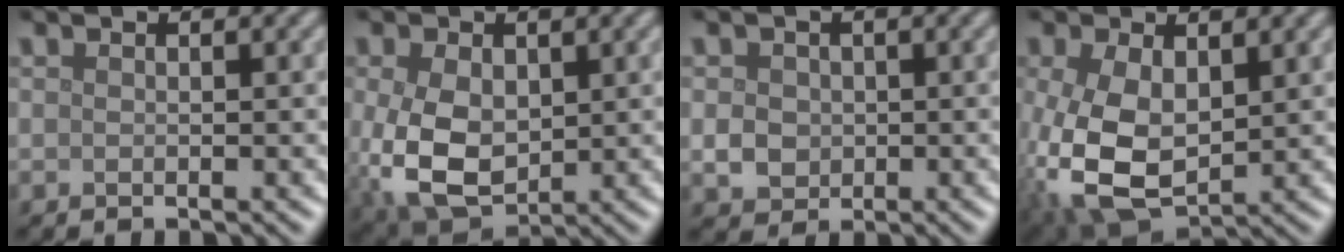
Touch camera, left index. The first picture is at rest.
{"total": 7.5, "force": [-0.3, 5.0, 5.5], "torque": [-0.138, -0.018, 0.006]}
{"total": 2.2, "force": [0.0, 2.0, 1.0], "torque": [-0.015, -0.003, -0.001]}
{"total": 8.4, "force": [-0.9, 5.1, 6.7], "torque": [-0.170, -0.017, -0.010]}